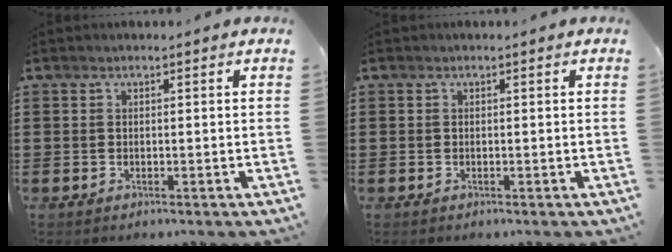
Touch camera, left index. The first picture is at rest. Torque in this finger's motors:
{"motor_torque": [0.00, 0.00, 0.00, 0.01]}